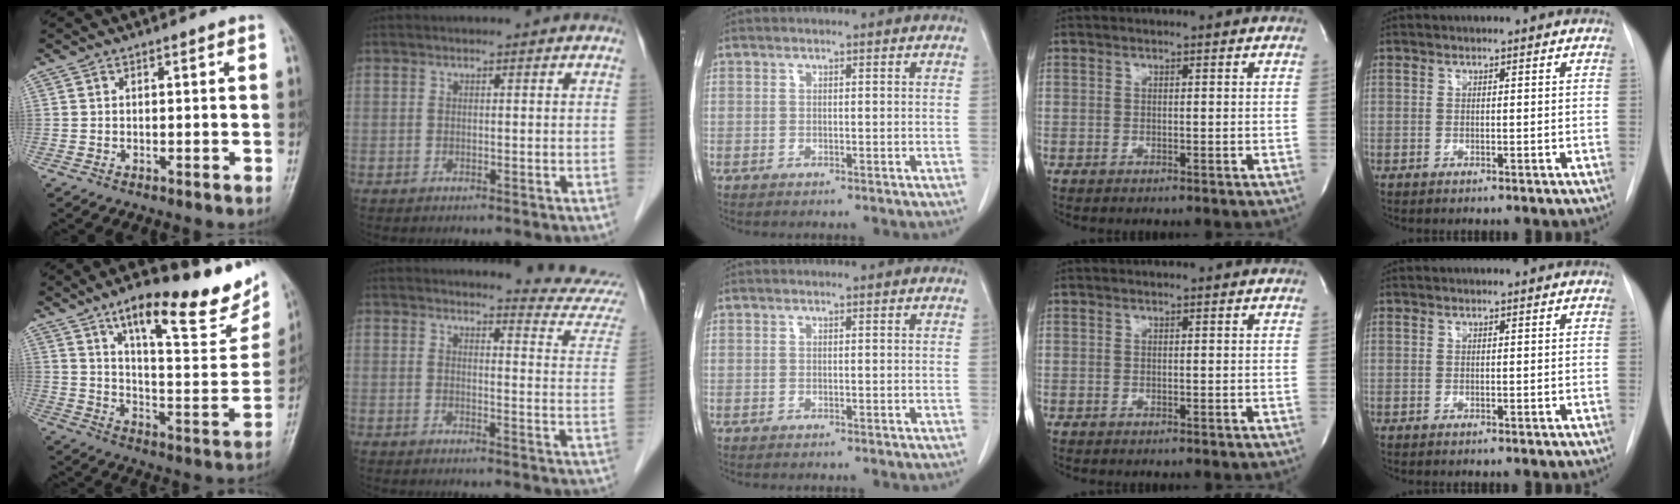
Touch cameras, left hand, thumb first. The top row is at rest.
{"thumb": {"total": 23.7, "force": [15.0, 7.1, 16.9], "torque": [-0.191, -0.055, 0.227]}, "index": {"total": 10.1, "force": [10.0, -0.8, 0.3], "torque": [-0.001, -0.087, 0.096]}}